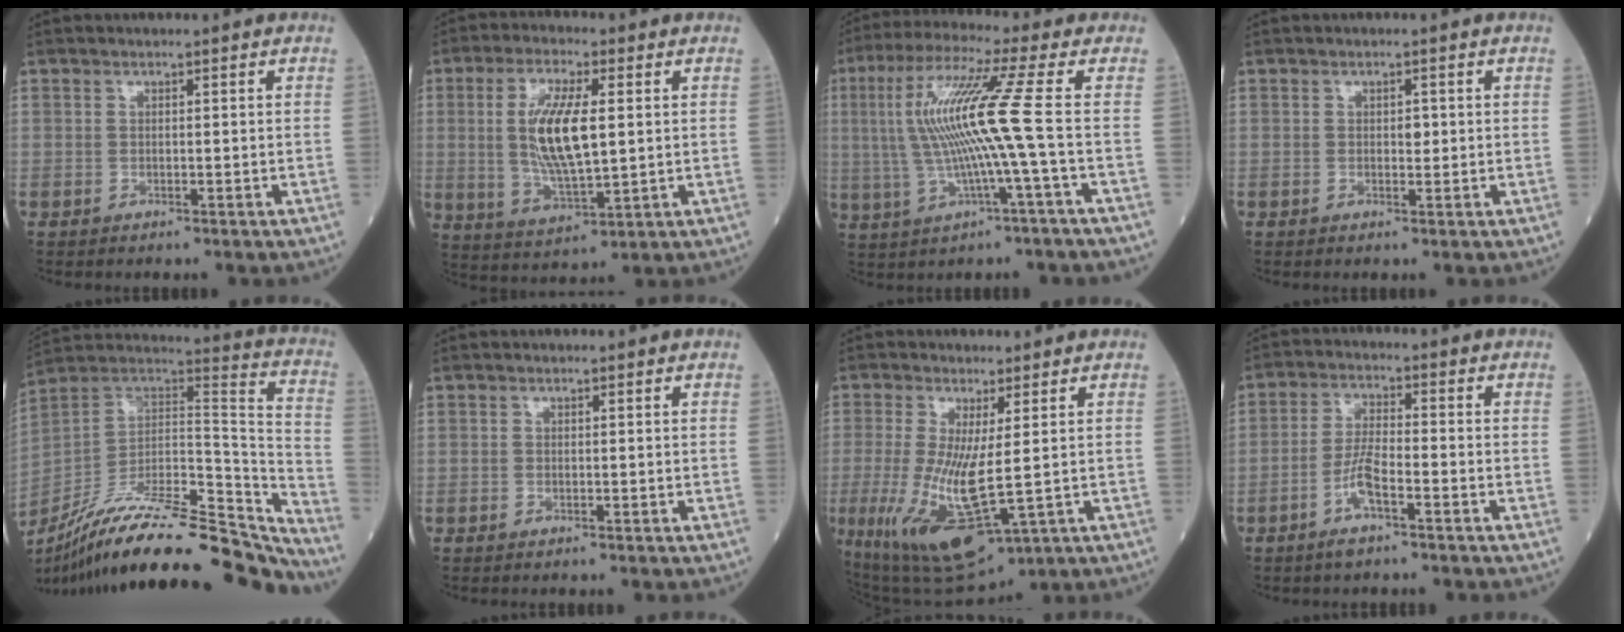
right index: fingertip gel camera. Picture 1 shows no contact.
{"total": 11.1, "force": [1.5, 2.8, 10.6], "torque": [-0.221, -0.003, 0.033]}
{"total": 12.3, "force": [0.3, -1.5, 12.2], "torque": [-0.252, 0.013, 0.005]}
{"total": 1.2, "force": [0.2, 0.6, 1.0], "torque": [-0.014, 0.002, 0.005]}
{"total": 30.9, "force": [-26.0, 4.8, 16.0], "torque": [-0.216, -0.007, -0.398]}
{"total": 0.0}
{"total": 12.6, "force": [-1.9, 3.1, 12.1], "torque": [-0.239, -0.031, -0.012]}
{"total": 5.2, "force": [-2.6, 0.7, 4.4], "torque": [-0.096, 0.005, -0.050]}